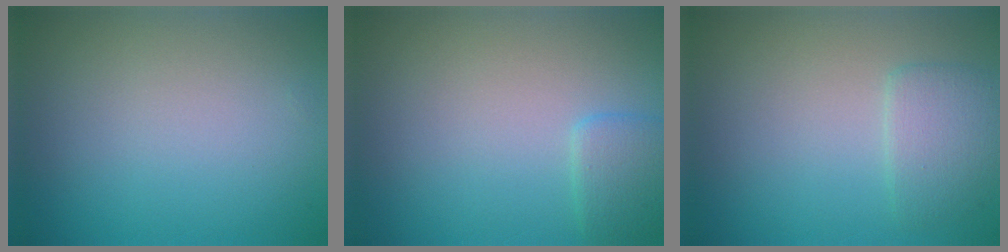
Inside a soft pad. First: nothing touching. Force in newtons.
{"total": 1.8, "press": 1.8, "slide": 0.1}
{"total": 2.3, "press": 2.2, "slide": 0.3}